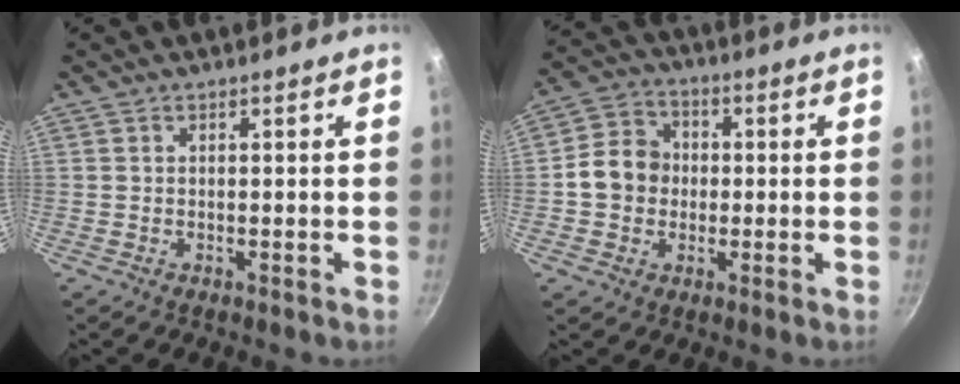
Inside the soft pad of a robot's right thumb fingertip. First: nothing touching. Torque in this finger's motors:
{"motor_torque": [0.54, 1.95, 0.66, -0.89, 0.05]}